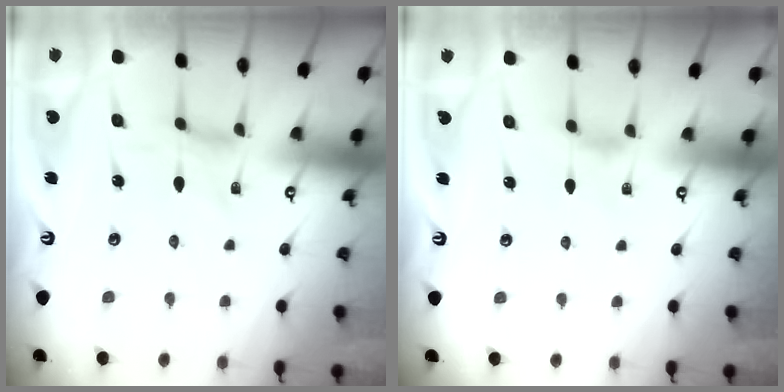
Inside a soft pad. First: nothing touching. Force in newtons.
{"total": 1.8, "press": 1.7, "slide": 0.5}